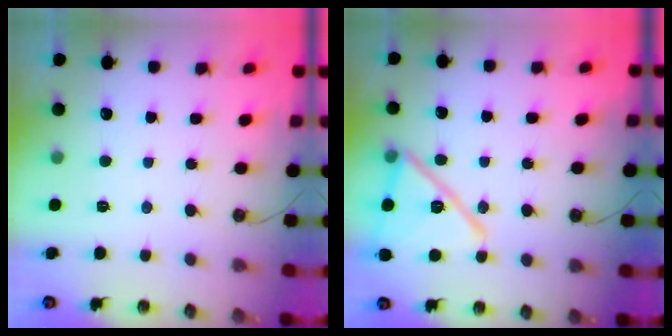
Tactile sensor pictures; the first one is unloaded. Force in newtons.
{"total": 17.6, "press": 15.8, "slide": 7.7}